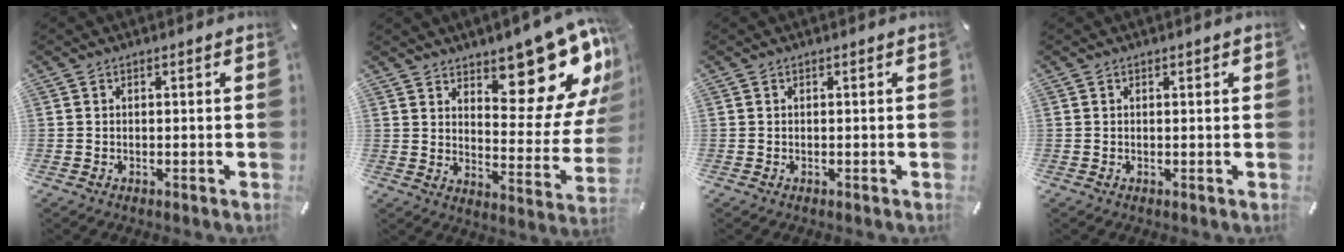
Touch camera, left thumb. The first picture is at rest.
{"total": 17.6, "force": [12.7, 6.9, 10.0], "torque": [-0.100, -0.122, 0.211]}
{"total": 0.0}
{"total": 0.0}